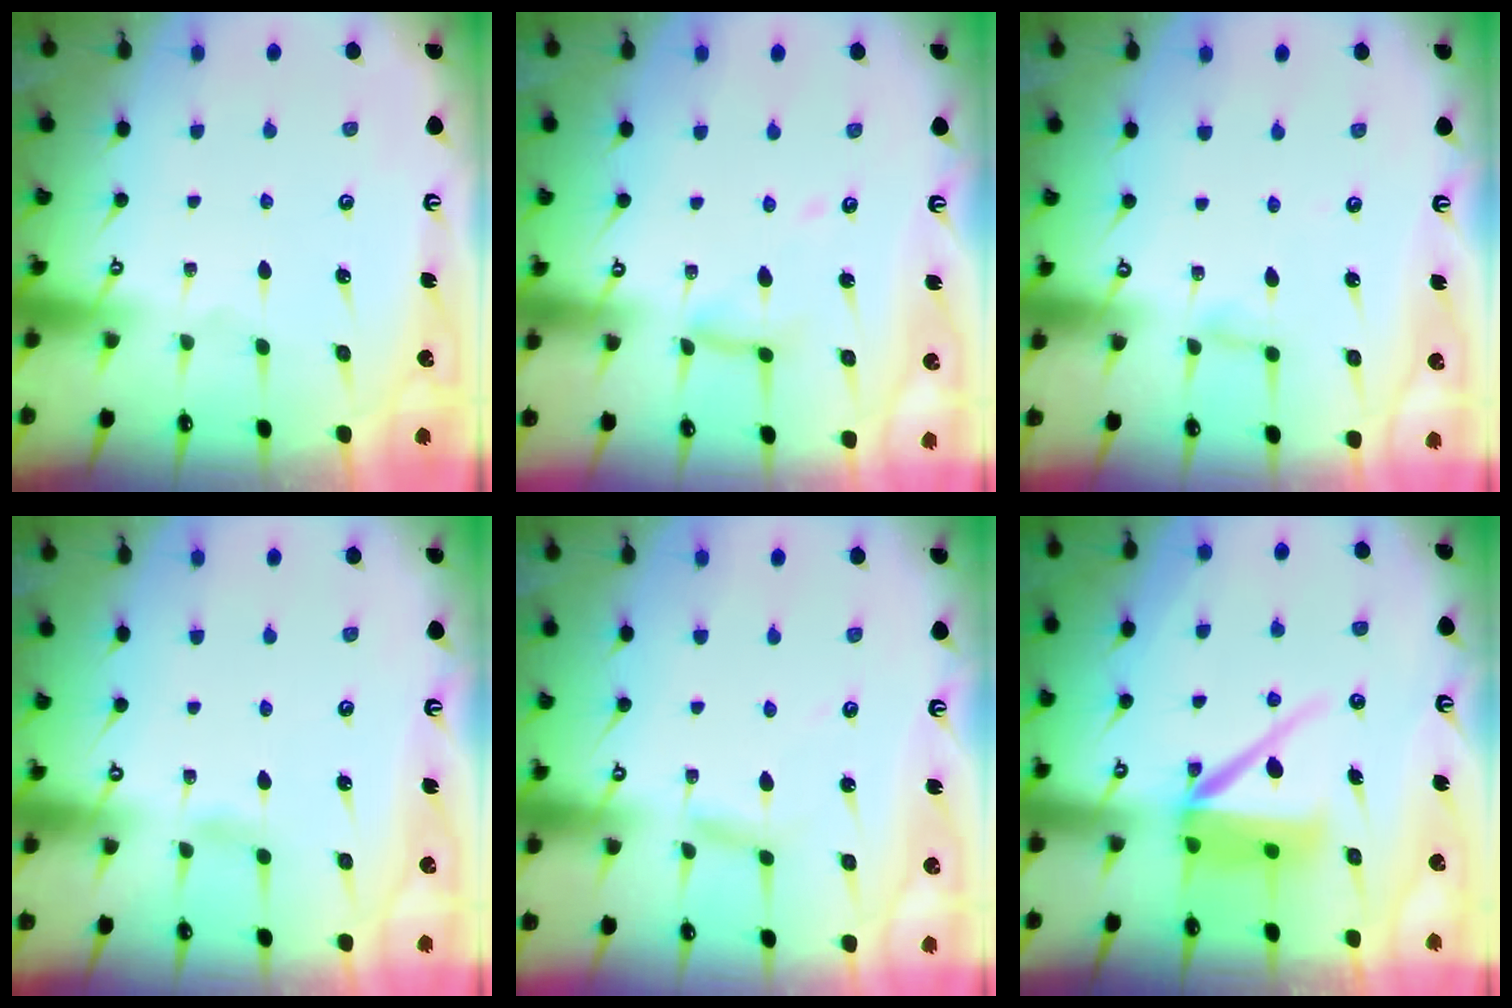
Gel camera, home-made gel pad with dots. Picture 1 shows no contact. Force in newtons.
{"total": 8.6, "press": 8.6, "slide": 0.6}
{"total": 3.0, "press": 3.0, "slide": 0.3}
{"total": 3.4, "press": 3.4, "slide": 0.3}
{"total": 2.5, "press": 2.5, "slide": 0.1}
{"total": 10.0, "press": 9.9, "slide": 1.3}